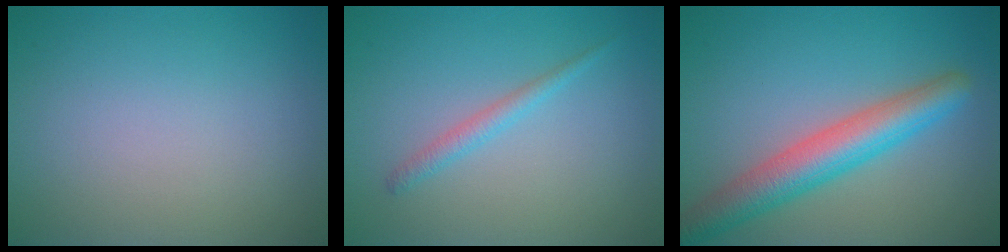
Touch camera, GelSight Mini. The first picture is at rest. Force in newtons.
{"total": 1.4, "press": 1.4, "slide": 0.1}
{"total": 5.8, "press": 5.8, "slide": 0.2}